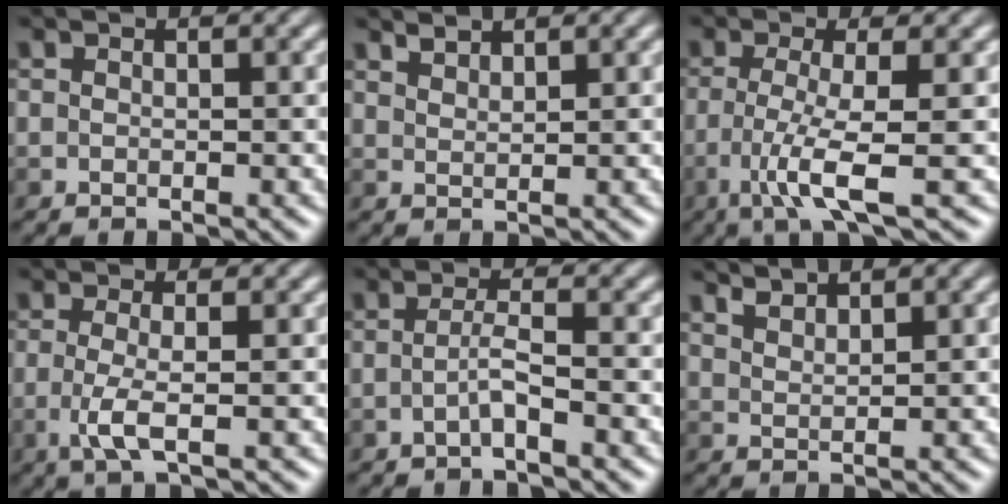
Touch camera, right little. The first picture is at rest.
{"total": 1.3, "force": [1.3, -0.1, 0.0], "torque": [-0.005, -0.003, 0.033]}
{"total": 4.7, "force": [-1.9, 0.2, 4.3], "torque": [-0.089, -0.003, -0.037]}
{"total": 2.5, "force": [-0.8, 0.4, 2.4], "torque": [-0.060, -0.003, -0.017]}
{"total": 1.5, "force": [-1.0, -0.4, 1.1], "torque": [-0.023, 0.009, -0.019]}
{"total": 1.8, "force": [1.8, -0.2, 0.1], "torque": [-0.006, -0.005, 0.046]}